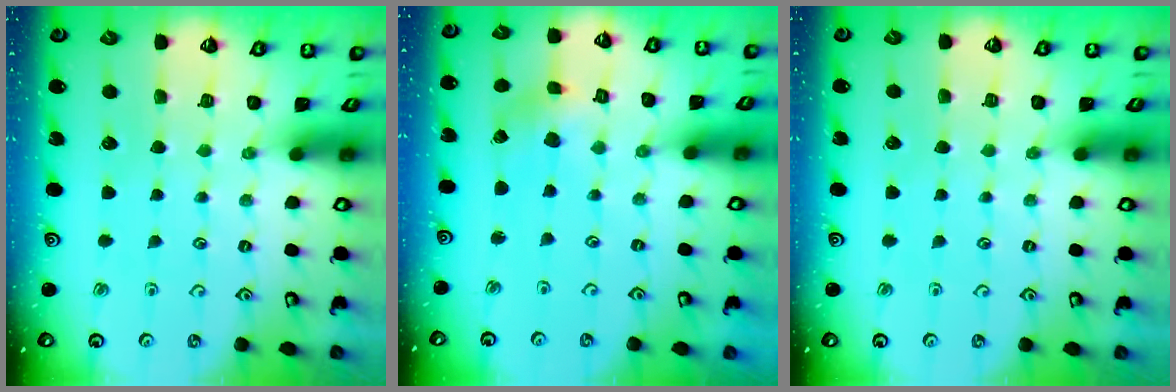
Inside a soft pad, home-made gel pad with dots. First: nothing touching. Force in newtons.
{"total": 1.4, "press": 1.3, "slide": 0.3}
{"total": 0.0}